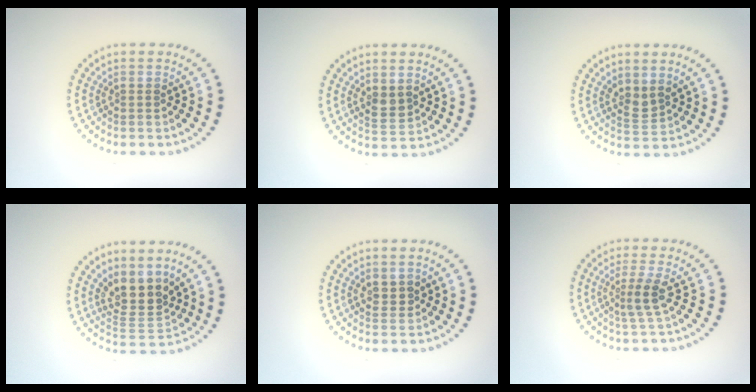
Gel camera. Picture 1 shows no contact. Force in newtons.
{"total": 1.7, "press": 1.6, "slide": 0.6}
{"total": 1.9, "press": 1.4, "slide": 1.3}
{"total": 4.0, "press": 3.3, "slide": 2.1}
{"total": 1.2, "press": 1.0, "slide": 0.5}
{"total": 2.0, "press": 1.4, "slide": 1.4}